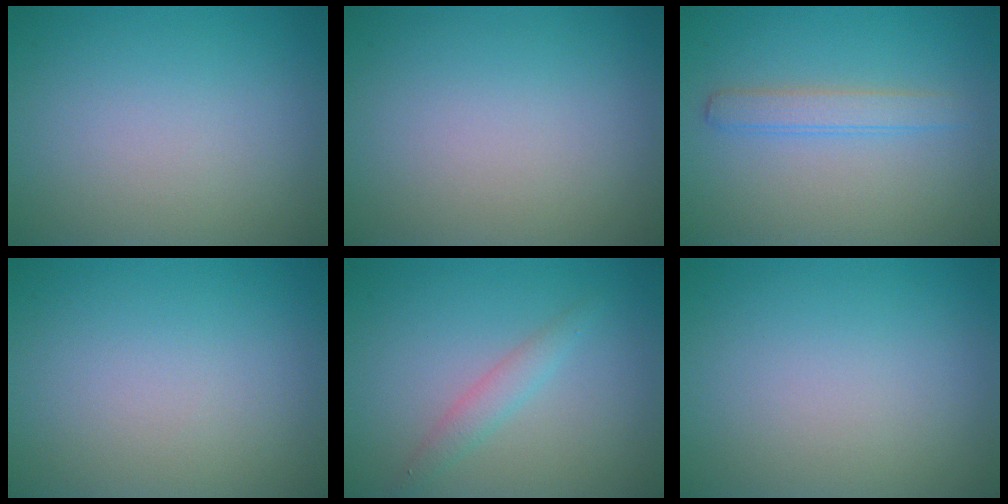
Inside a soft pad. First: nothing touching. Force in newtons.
{"total": 0.0}
{"total": 2.1, "press": 2.1, "slide": 0.1}
{"total": 0.0}
{"total": 1.7, "press": 1.7, "slide": 0.1}
{"total": 0.0}